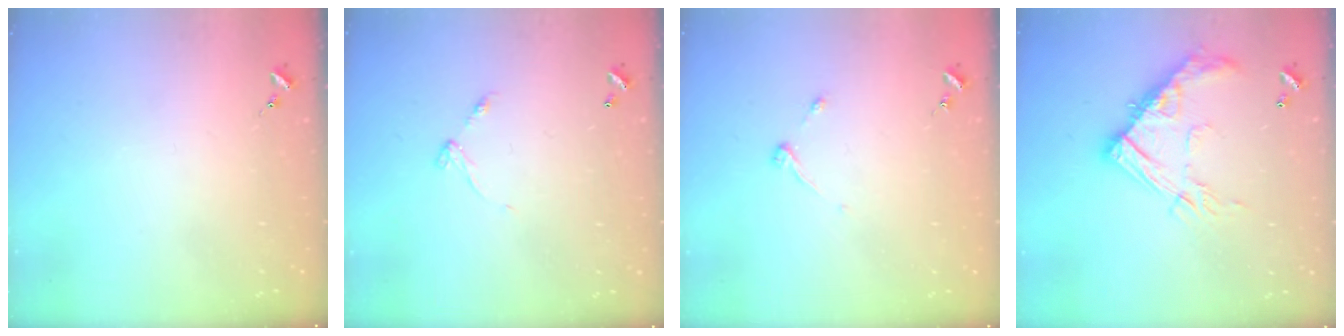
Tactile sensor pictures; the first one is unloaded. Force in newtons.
{"total": 5.6, "press": 5.6, "slide": 0.5}
{"total": 3.7, "press": 3.6, "slide": 0.6}
{"total": 17.2, "press": 17.2, "slide": 1.2}